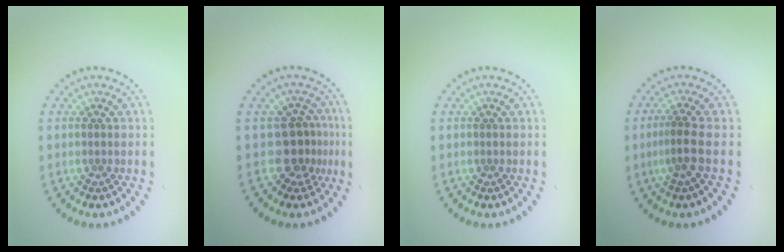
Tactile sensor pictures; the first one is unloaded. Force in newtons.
{"total": 2.8, "press": 2.1, "slide": 1.9}
{"total": 0.0}
{"total": 1.9, "press": 1.4, "slide": 1.4}